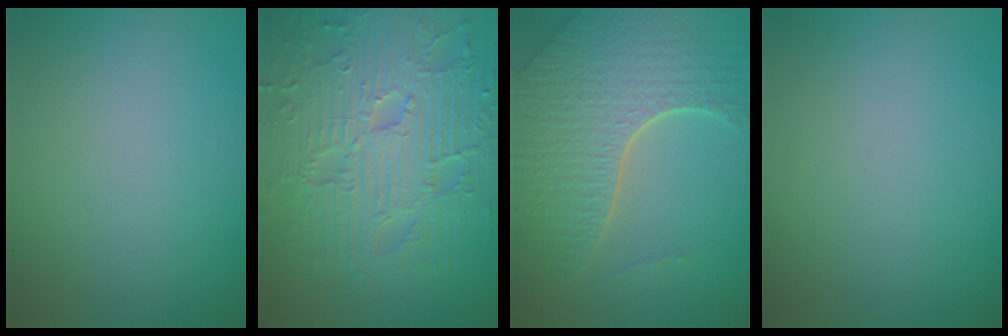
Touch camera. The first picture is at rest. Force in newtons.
{"total": 9.6, "press": 6.9, "slide": 6.7}
{"total": 7.0, "press": 5.0, "slide": 4.9}
{"total": 0.0}